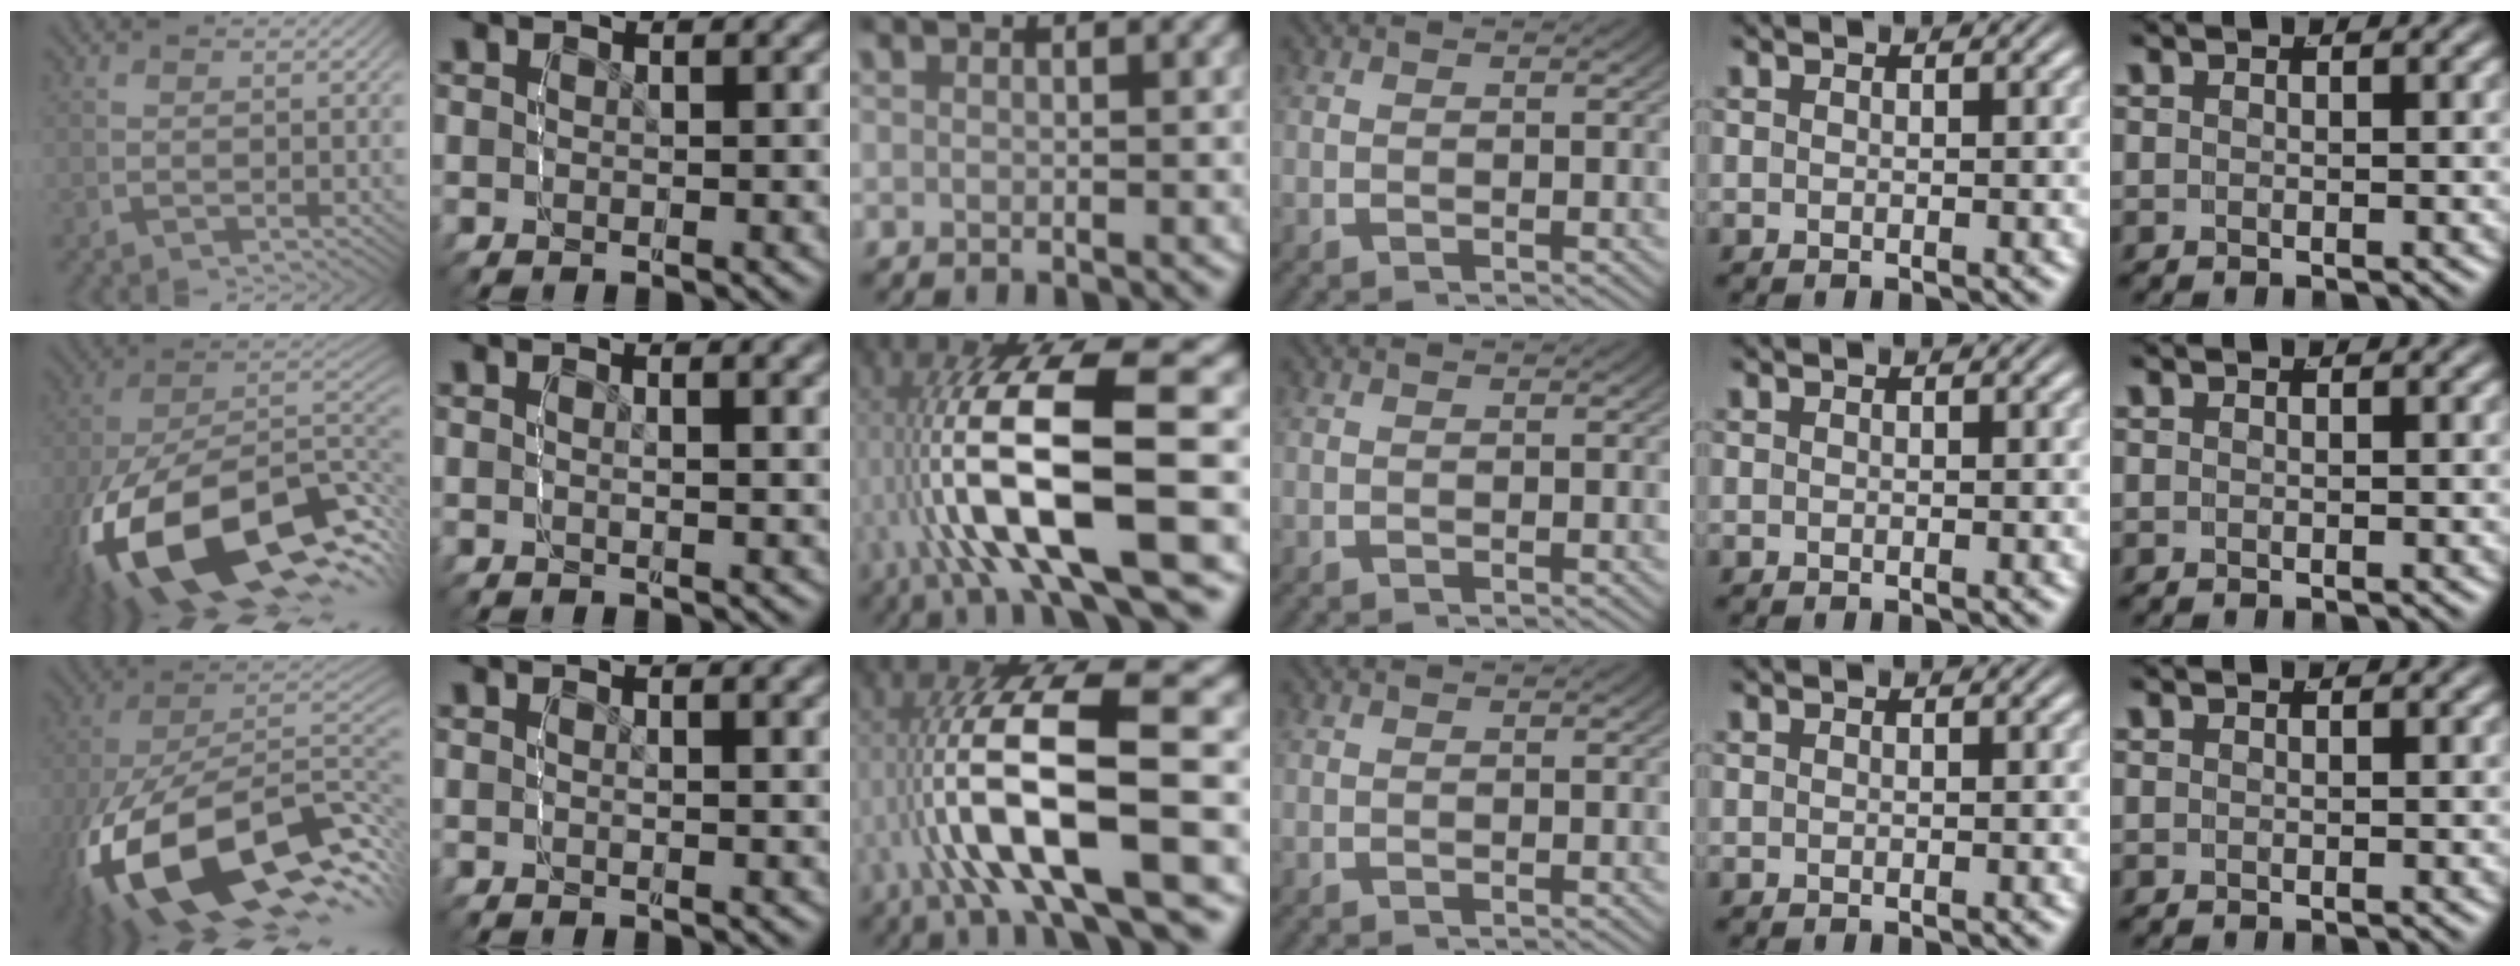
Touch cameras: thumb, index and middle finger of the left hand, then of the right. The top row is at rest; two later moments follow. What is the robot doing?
{"motion": "lift_and_place", "object": "tape"}